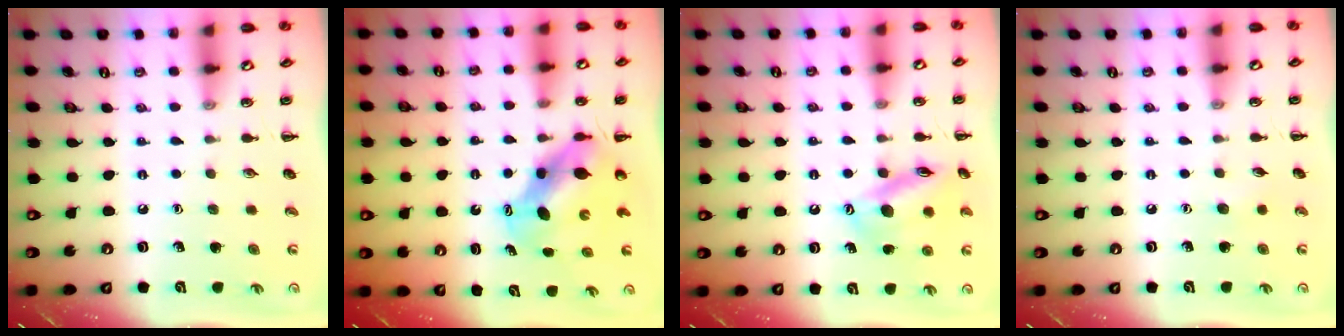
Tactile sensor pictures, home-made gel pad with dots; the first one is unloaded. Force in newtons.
{"total": 7.2, "press": 7.1, "slide": 1.5}
{"total": 14.5, "press": 14.4, "slide": 1.7}
{"total": 3.6, "press": 3.5, "slide": 0.9}